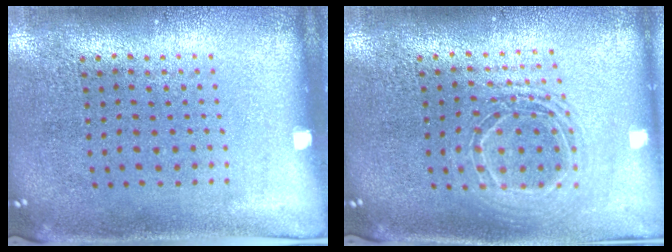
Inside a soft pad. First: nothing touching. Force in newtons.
{"total": 1.6, "press": 1.3, "slide": 0.9}